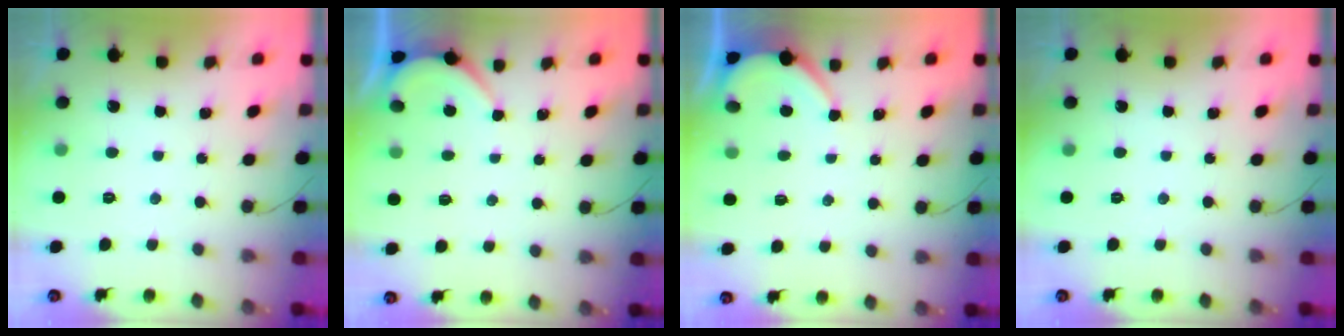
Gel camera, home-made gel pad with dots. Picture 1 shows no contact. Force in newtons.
{"total": 1.3, "press": 1.3, "slide": 0.2}
{"total": 2.9, "press": 2.9, "slide": 0.4}
{"total": 0.0}